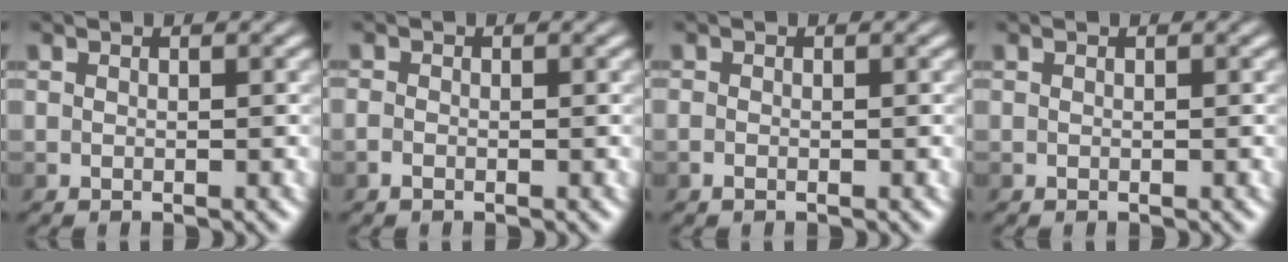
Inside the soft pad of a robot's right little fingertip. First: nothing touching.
{"total": 1.1, "force": [-0.7, 0.6, 0.6], "torque": [-0.015, -0.001, -0.017]}
{"total": 0.8, "force": [-0.6, 0.4, 0.4], "torque": [-0.009, -0.001, -0.013]}
{"total": 0.0}